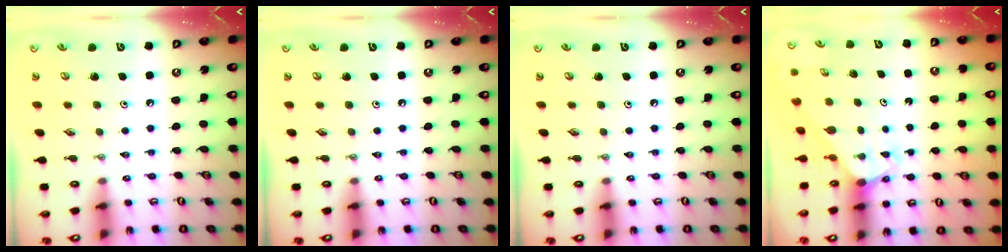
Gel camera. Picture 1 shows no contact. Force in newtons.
{"total": 0.0}
{"total": 0.0}
{"total": 2.9, "press": 2.9, "slide": 0.0}